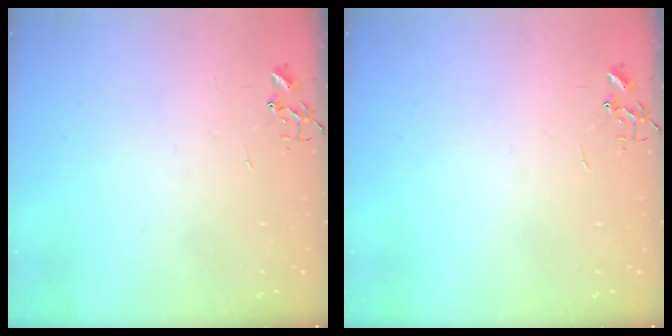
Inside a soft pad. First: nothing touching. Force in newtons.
{"total": 0.0}